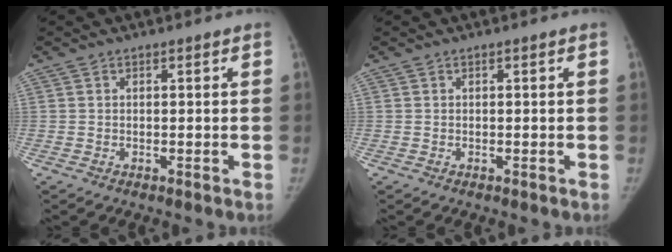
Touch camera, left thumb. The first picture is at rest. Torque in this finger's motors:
{"motor_torque": [0.05, 0.01, 0.18, -0.03, 0.03]}